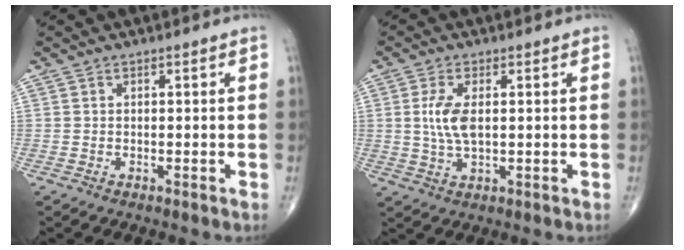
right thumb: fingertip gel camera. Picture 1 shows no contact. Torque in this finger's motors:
{"motor_torque": [0.86, 1.27, 0.50, -0.39, 0.07]}